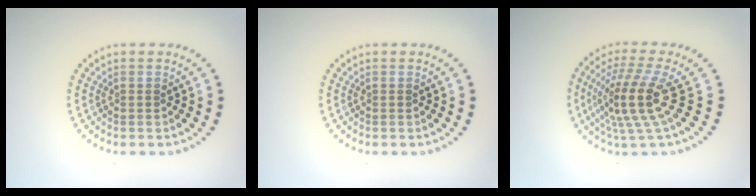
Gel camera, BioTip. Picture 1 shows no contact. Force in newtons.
{"total": 0.0}
{"total": 5.1, "press": 3.7, "slide": 3.5}